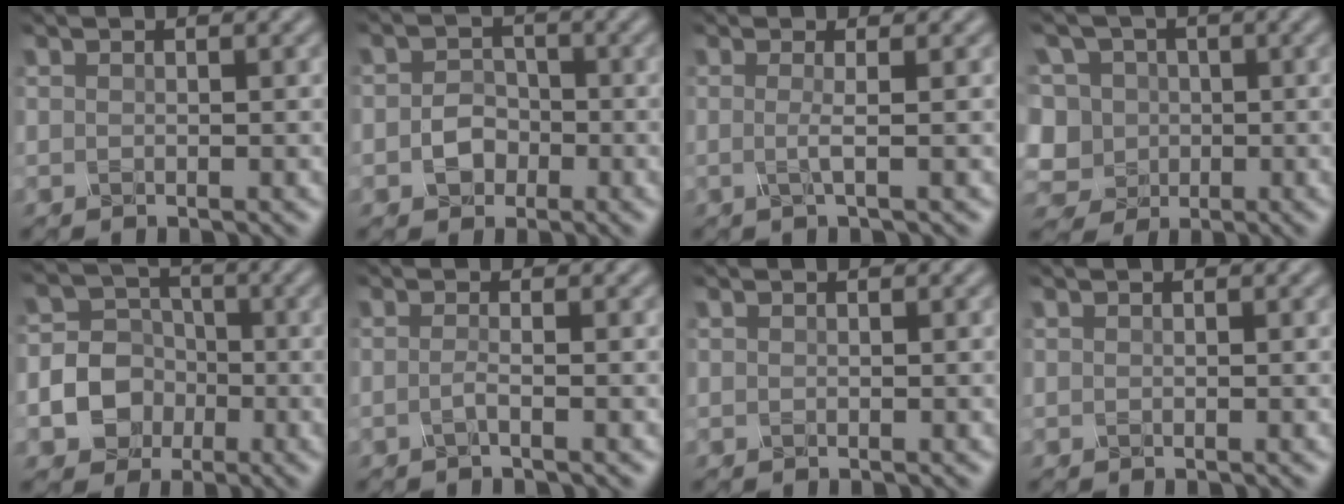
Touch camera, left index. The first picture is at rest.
{"total": 2.5, "force": [-1.4, 1.9, 0.8], "torque": [-0.011, -0.002, -0.027]}
{"total": 1.5, "force": [-0.5, 0.4, 1.4], "torque": [-0.023, -0.002, -0.015]}
{"total": 10.7, "force": [0.1, 9.7, 4.5], "torque": [-0.110, 0.020, -0.037]}
{"total": 6.3, "force": [-2.6, 5.5, 1.8], "torque": [-0.018, 0.002, -0.065]}
{"total": 1.4, "force": [-0.9, 0.5, 1.0], "torque": [-0.010, -0.004, -0.020]}
{"total": 0.0}
{"total": 0.0}